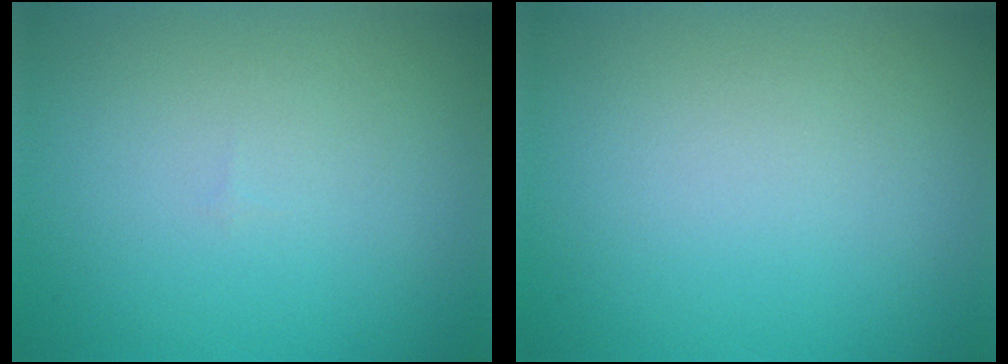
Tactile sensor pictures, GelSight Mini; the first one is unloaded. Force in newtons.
{"total": 0.0}